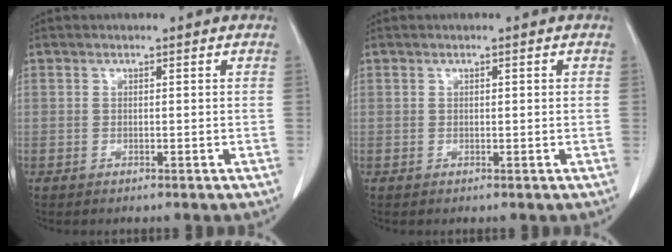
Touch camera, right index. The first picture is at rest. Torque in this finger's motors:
{"motor_torque": [-0.07, 0.03, -0.05, -0.01]}